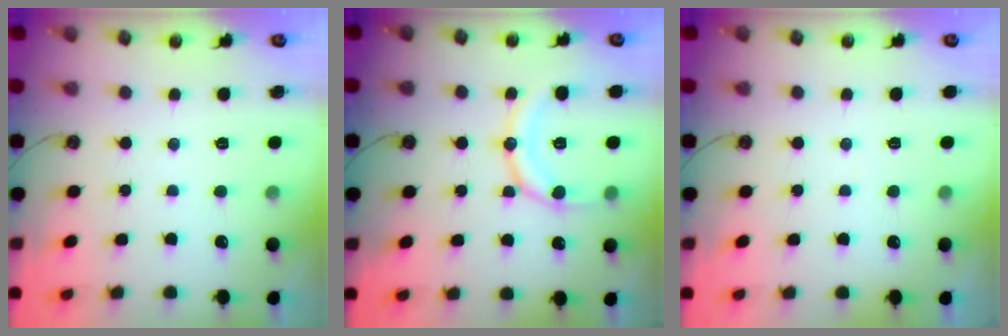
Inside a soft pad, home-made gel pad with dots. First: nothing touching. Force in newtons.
{"total": 12.2, "press": 12.1, "slide": 1.4}
{"total": 1.4, "press": 1.4, "slide": 0.1}